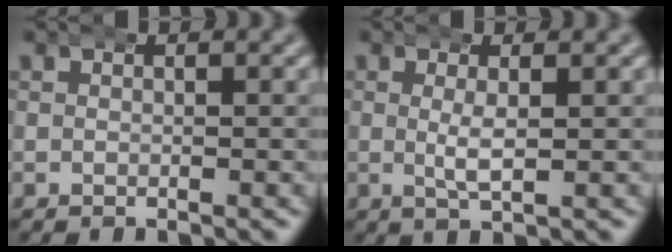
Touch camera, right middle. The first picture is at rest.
{"total": 1.8, "force": [0.3, 0.1, 1.8], "torque": [-0.040, -0.013, 0.013]}